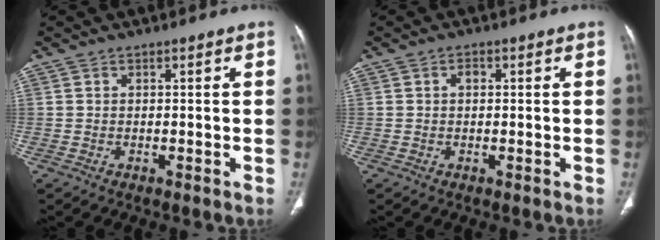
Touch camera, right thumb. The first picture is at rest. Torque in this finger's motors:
{"motor_torque": [0.56, 0.50, 0.36, 0.28, 0.00]}